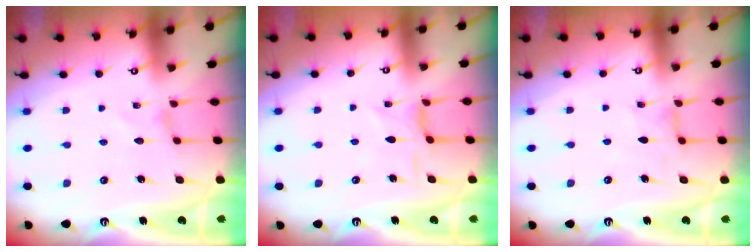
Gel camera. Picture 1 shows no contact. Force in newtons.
{"total": 3.3, "press": 3.3, "slide": 0.4}
{"total": 2.0, "press": 2.0, "slide": 0.3}